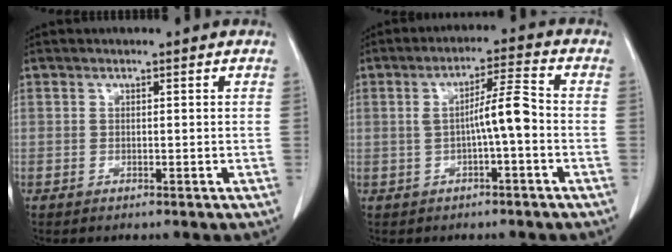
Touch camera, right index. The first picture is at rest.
{"total": 5.8, "force": [-0.8, 0.3, 5.7], "torque": [-0.091, 0.017, -0.011]}